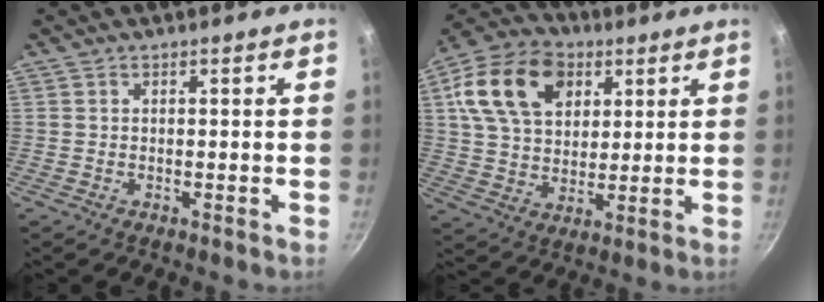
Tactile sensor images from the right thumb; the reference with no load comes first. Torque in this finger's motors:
{"motor_torque": [1.17, 2.12, 0.90, -0.26, 0.08]}